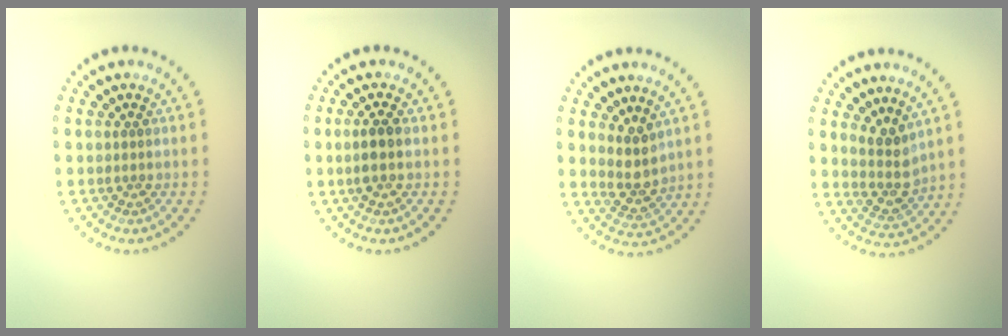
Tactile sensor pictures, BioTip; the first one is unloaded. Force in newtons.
{"total": 1.9, "press": 1.7, "slide": 0.7}
{"total": 2.6, "press": 2.1, "slide": 1.6}
{"total": 2.6, "press": 2.0, "slide": 1.7}